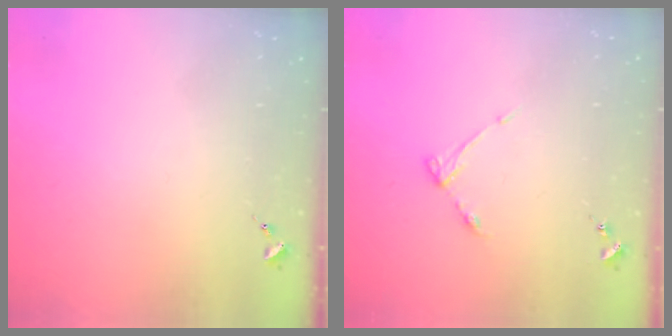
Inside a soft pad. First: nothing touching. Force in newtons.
{"total": 4.6, "press": 4.6, "slide": 0.6}